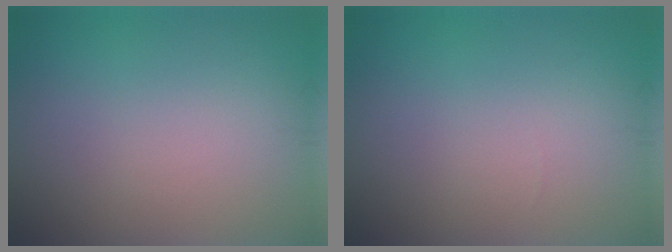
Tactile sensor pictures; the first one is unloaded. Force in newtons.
{"total": 0.0}